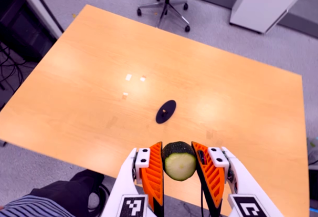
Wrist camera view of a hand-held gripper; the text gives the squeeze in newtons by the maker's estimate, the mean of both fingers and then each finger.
{"total": 10.1, "left": 8.8, "right": 11.3}